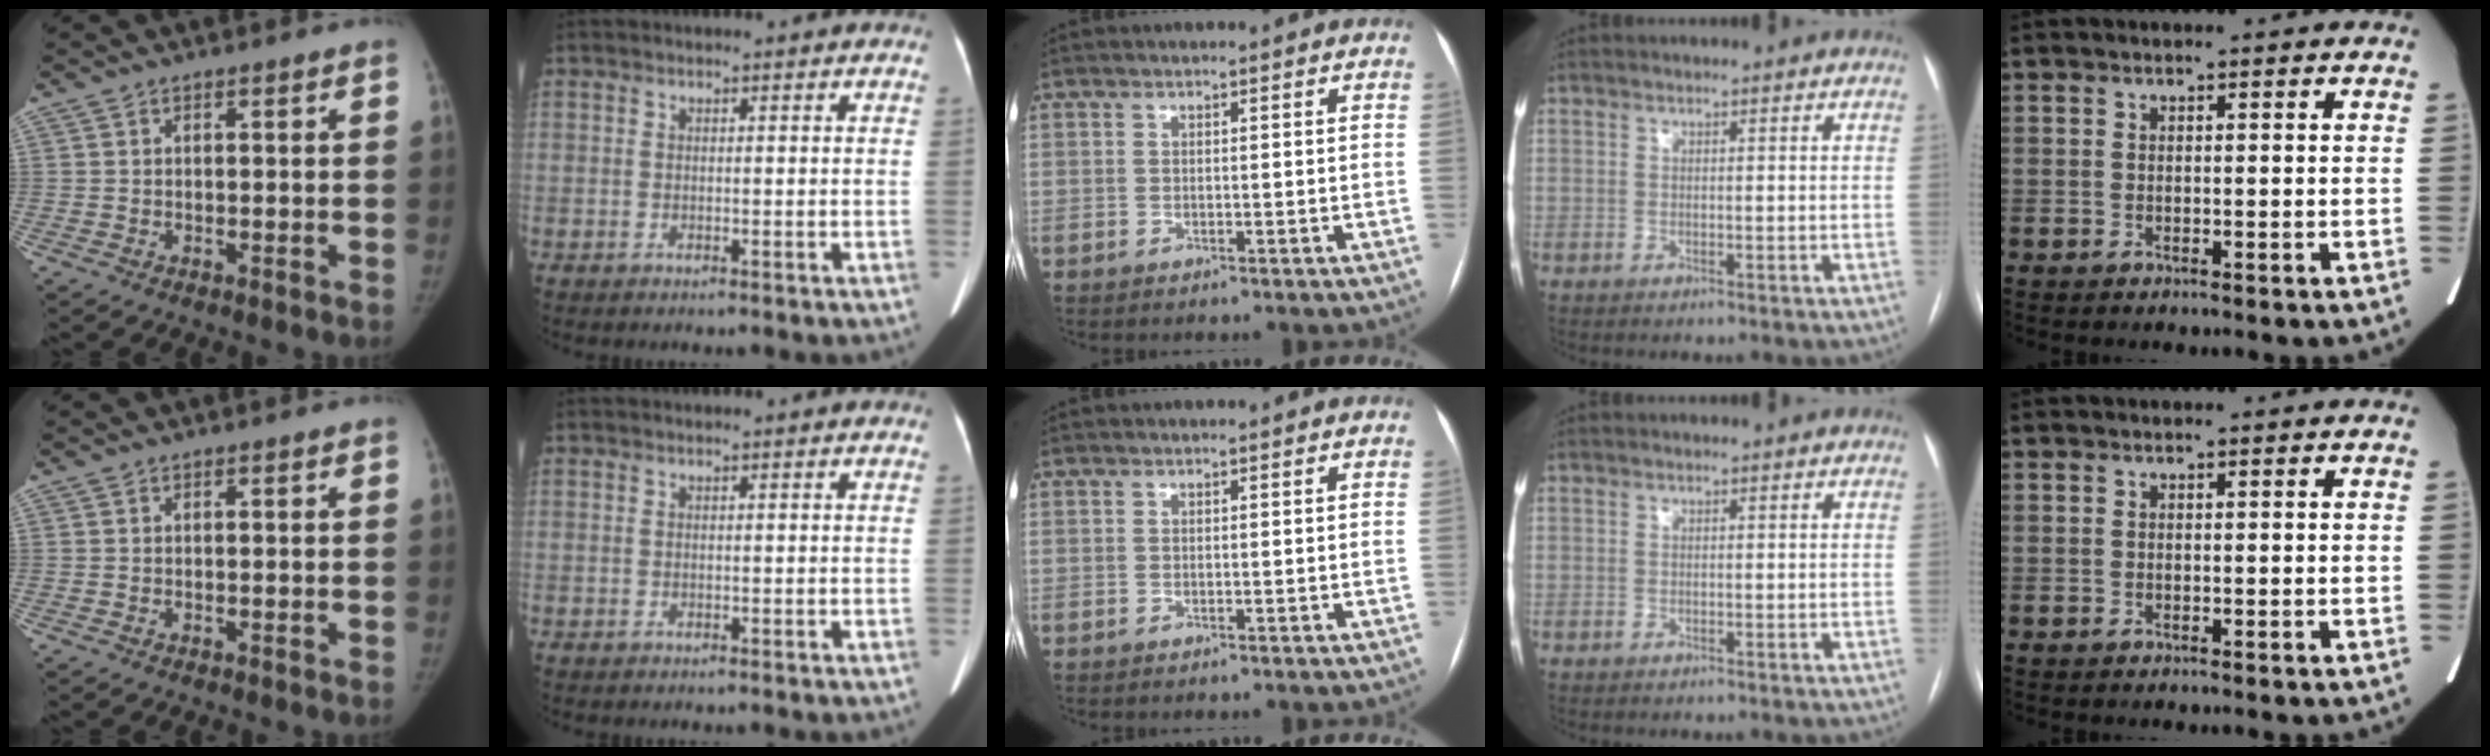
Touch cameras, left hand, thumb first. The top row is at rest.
{}